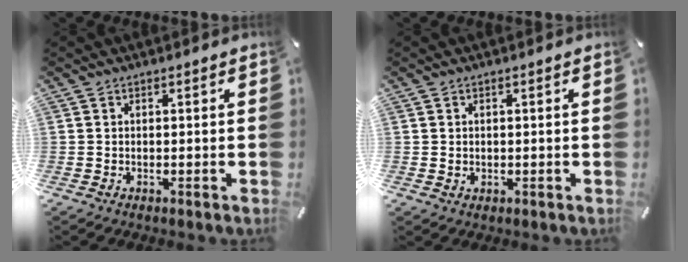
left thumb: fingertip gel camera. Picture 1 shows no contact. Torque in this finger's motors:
{"motor_torque": [-0.27, -0.37, 0.20, -0.10, -0.01]}